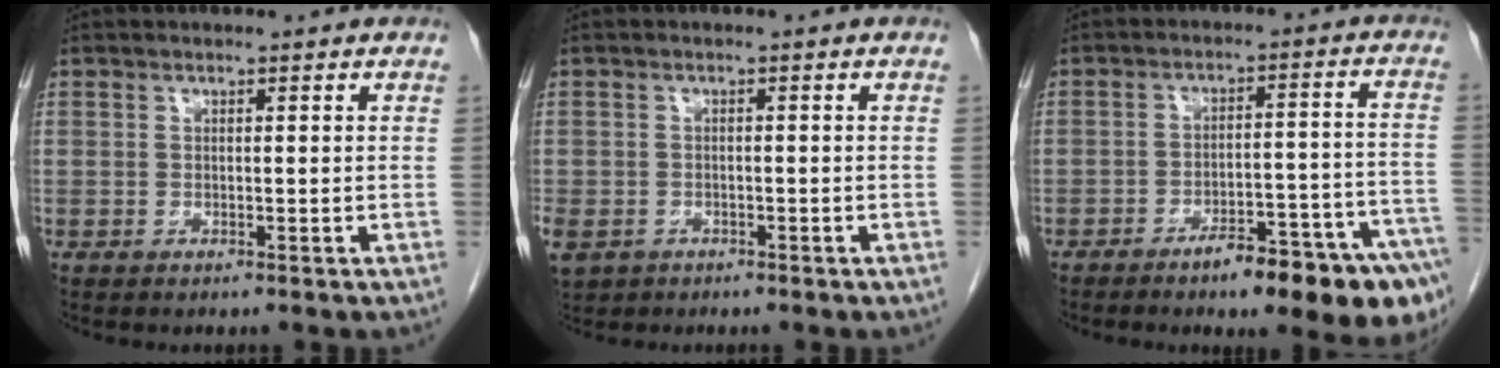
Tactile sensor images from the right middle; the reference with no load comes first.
{"total": 7.6, "force": [-4.0, 5.9, 2.9], "torque": [-0.087, -0.008, -0.058]}
{"total": 14.2, "force": [-9.7, 1.3, 10.3], "torque": [-0.077, 0.024, -0.136]}